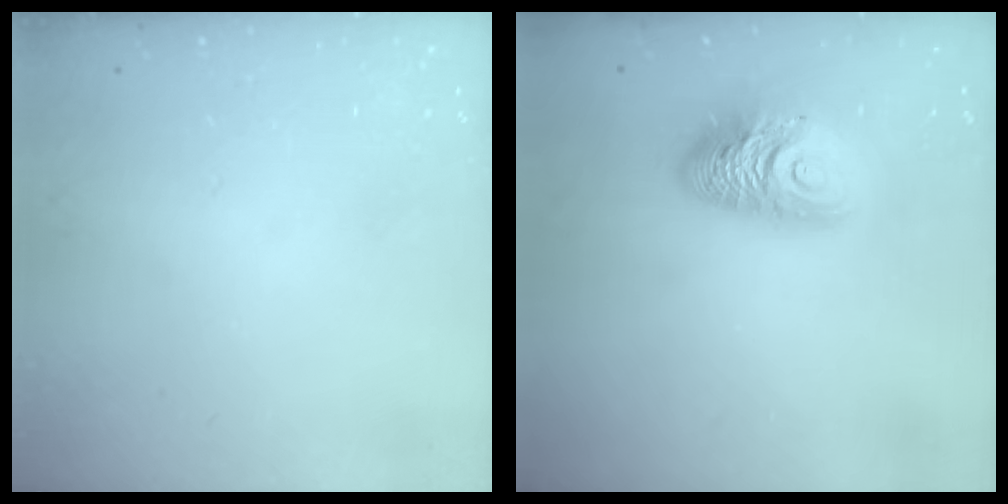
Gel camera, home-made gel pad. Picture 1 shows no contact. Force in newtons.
{"total": 11.9, "press": 11.9, "slide": 1.1}